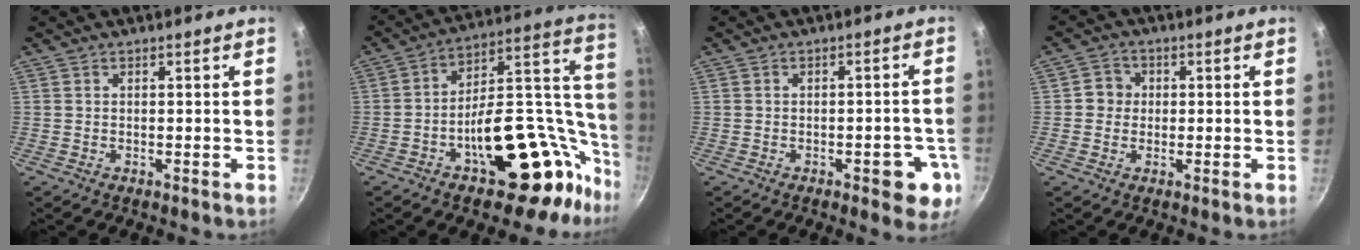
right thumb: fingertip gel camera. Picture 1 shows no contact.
{"total": 29.7, "force": [-10.1, 16.5, 22.5], "torque": [-0.223, 0.076, -0.134]}
{"total": 7.5, "force": [-2.9, 3.2, 6.1], "torque": [-0.050, 0.015, -0.031]}
{"total": 3.6, "force": [0.1, 3.4, 1.0], "torque": [0.008, 0.006, -0.007]}